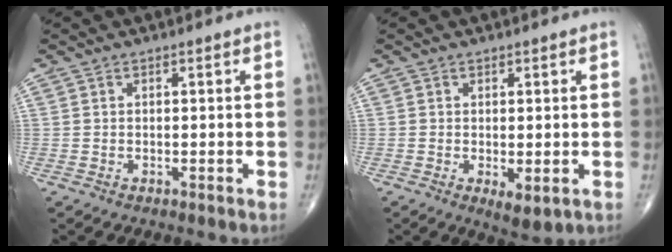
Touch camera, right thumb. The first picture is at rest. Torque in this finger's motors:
{"motor_torque": [-0.14, 0.27, 0.06, 0.01, 0.04]}